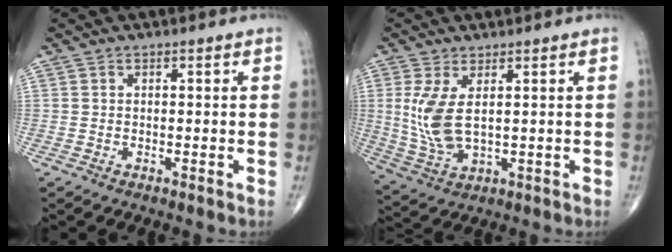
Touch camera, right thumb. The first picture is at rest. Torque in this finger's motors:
{"motor_torque": [-0.17, 0.51, 0.05, 0.15, 0.04]}